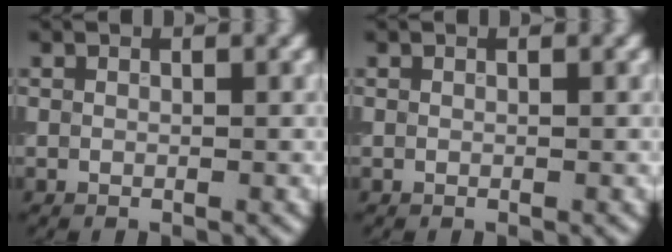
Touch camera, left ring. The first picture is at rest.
{"total": 0.0}